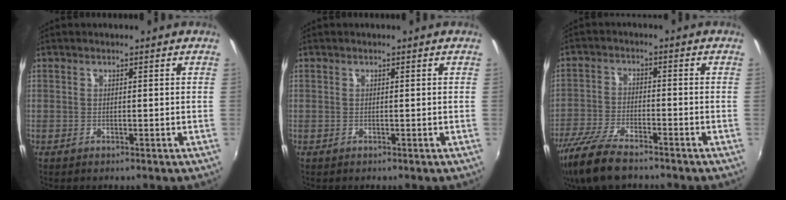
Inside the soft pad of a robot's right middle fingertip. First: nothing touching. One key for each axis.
{"total": 0.0}
{"total": 11.9, "fx": -9.3, "fy": 3.2, "fz": 6.7, "tx": -0.160, "ty": -0.032, "tz": -0.176}